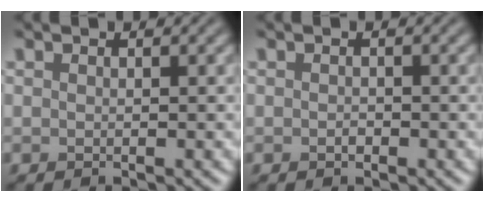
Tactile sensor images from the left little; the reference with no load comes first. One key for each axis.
{"total": 0.5, "fx": -0.2, "fy": 0.3, "fz": 0.3, "tx": -0.006, "ty": 0.000, "tz": -0.004}